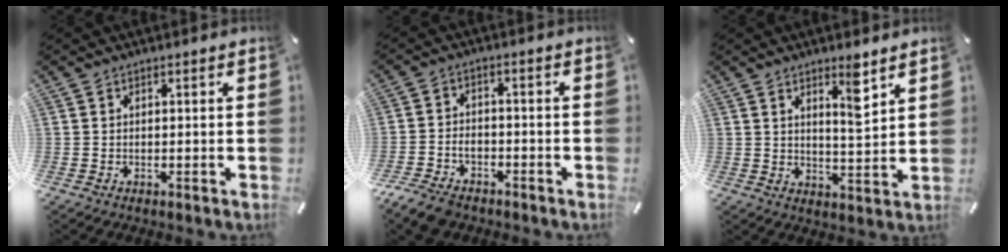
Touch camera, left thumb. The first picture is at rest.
{"total": 5.4, "force": [-3.6, 3.5, 2.1], "torque": [-0.050, 0.015, -0.072]}
{"total": 6.8, "force": [4.7, 1.1, 4.9], "torque": [-0.068, -0.035, 0.071]}